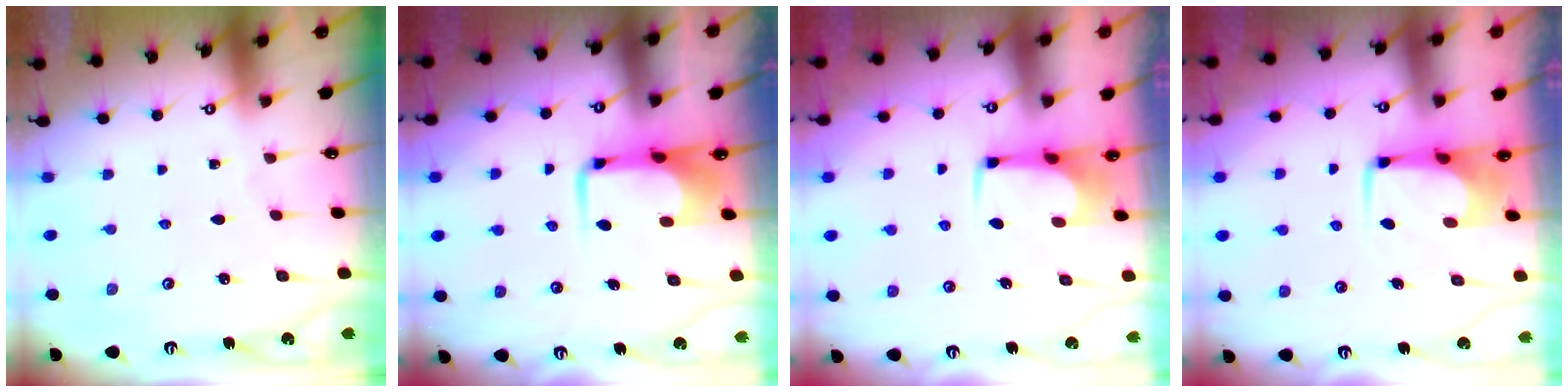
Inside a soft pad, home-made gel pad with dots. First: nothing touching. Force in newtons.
{"total": 6.7, "press": 6.5, "slide": 1.3}
{"total": 0.6, "press": 0.5, "slide": 0.3}
{"total": 1.0, "press": 0.8, "slide": 0.7}